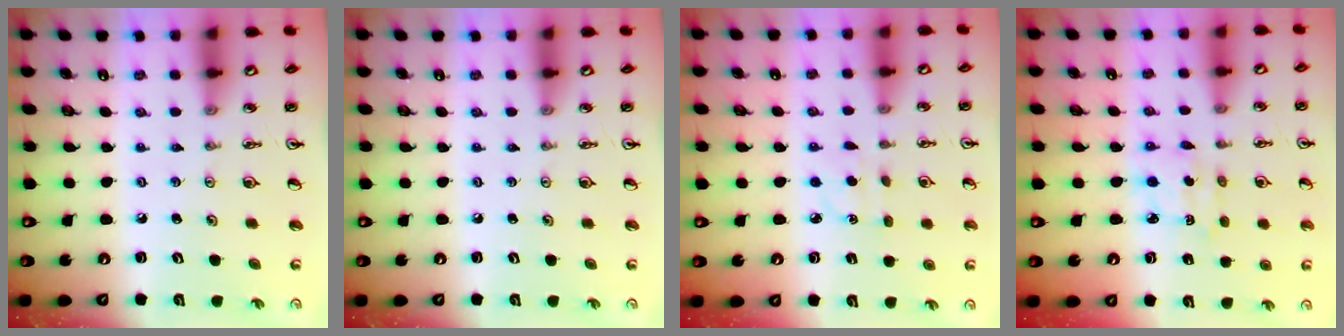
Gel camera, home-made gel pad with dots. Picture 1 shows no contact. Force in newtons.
{"total": 0.0}
{"total": 2.7, "press": 2.7, "slide": 0.4}
{"total": 2.9, "press": 2.9, "slide": 0.2}